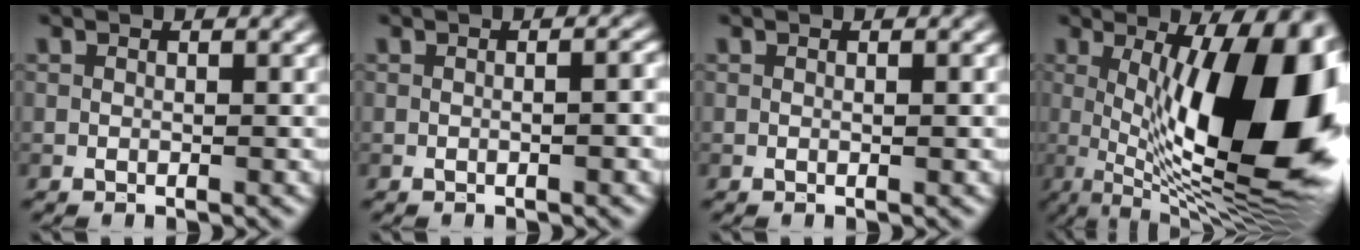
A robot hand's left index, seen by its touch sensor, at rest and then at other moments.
{"total": 2.4, "force": [-0.1, 1.0, 2.2], "torque": [-0.004, 0.006, -0.009]}
{"total": 0.5, "force": [0.0, 0.1, 0.5], "torque": [-0.008, 0.000, 0.001]}
{"total": 17.0, "force": [1.1, 6.0, 15.9], "torque": [-0.208, 0.011, 0.012]}